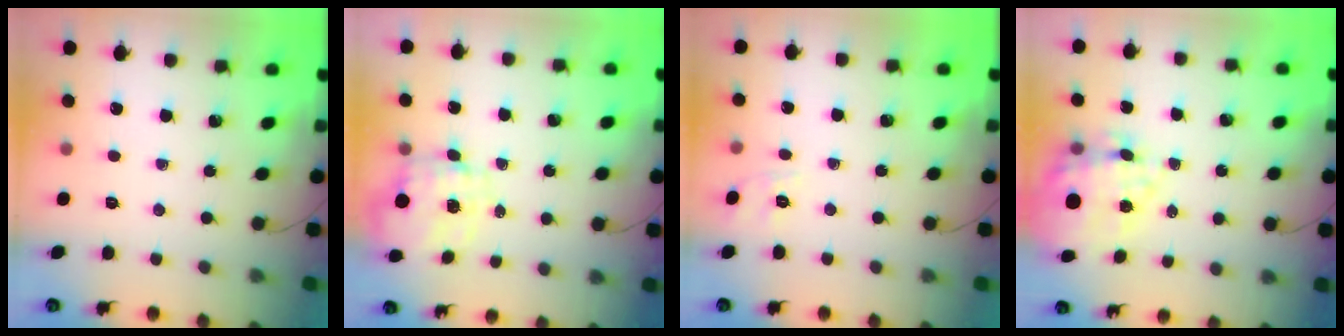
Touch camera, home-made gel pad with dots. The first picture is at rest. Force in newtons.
{"total": 2.9, "press": 2.7, "slide": 1.1}
{"total": 2.0, "press": 0.8, "slide": 1.8}
{"total": 16.3, "press": 16.0, "slide": 3.4}